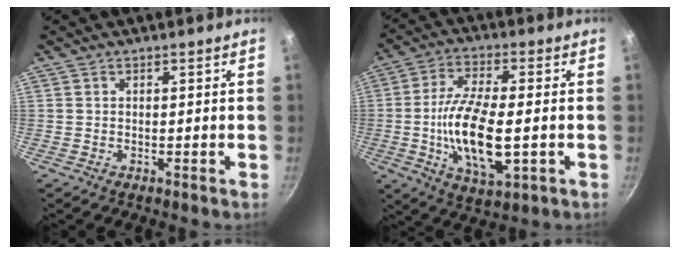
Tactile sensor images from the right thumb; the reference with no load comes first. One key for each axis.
{"total": 14.9, "fx": -2.2, "fy": 5.8, "fz": 13.6, "tx": -0.261, "ty": 0.000, "tz": -0.044}